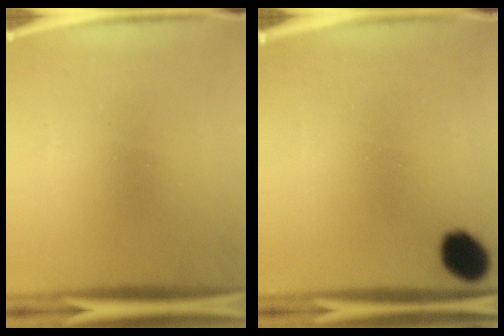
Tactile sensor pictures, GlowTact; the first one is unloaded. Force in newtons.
{"total": 7.7}